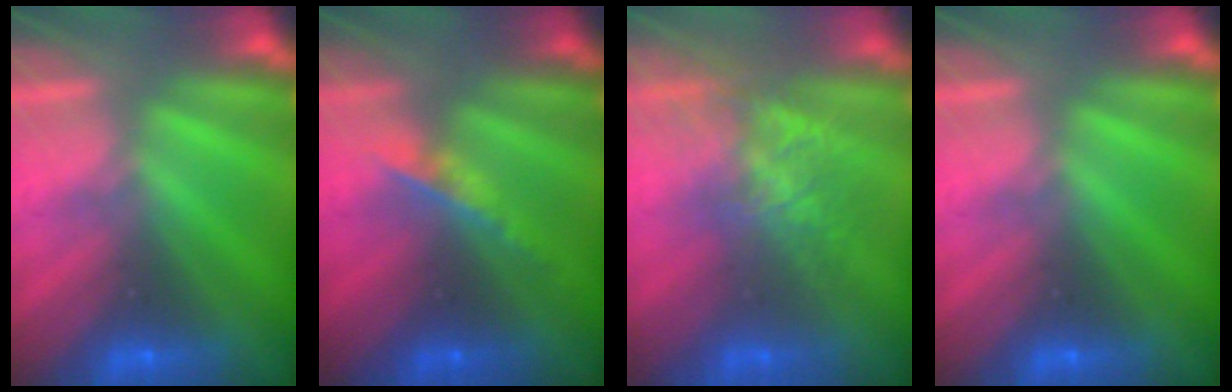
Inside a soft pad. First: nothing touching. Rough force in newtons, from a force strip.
{"total": 2.0}
{"total": 3.9}
{"total": 0.0}